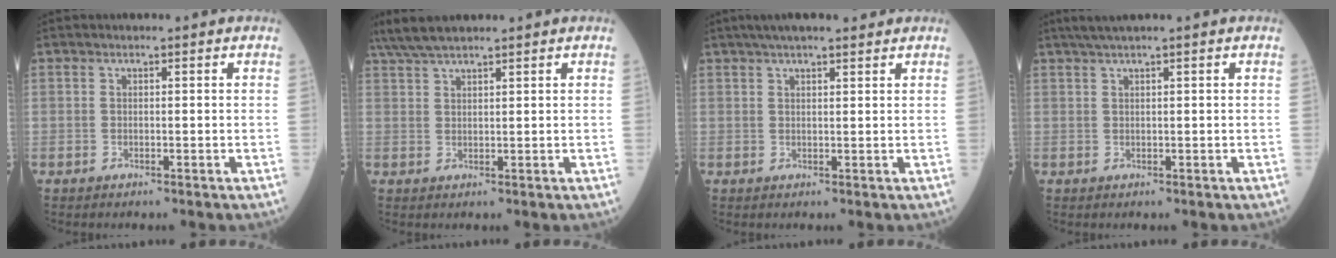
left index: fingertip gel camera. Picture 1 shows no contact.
{"total": 5.9, "force": [5.1, 0.6, 3.0], "torque": [-0.065, 0.029, 0.100]}
{"total": 7.3, "force": [5.9, 1.1, 4.2], "torque": [-0.063, 0.034, 0.090]}
{"total": 2.3, "force": [1.6, -0.5, 1.6], "torque": [-0.038, 0.013, 0.036]}